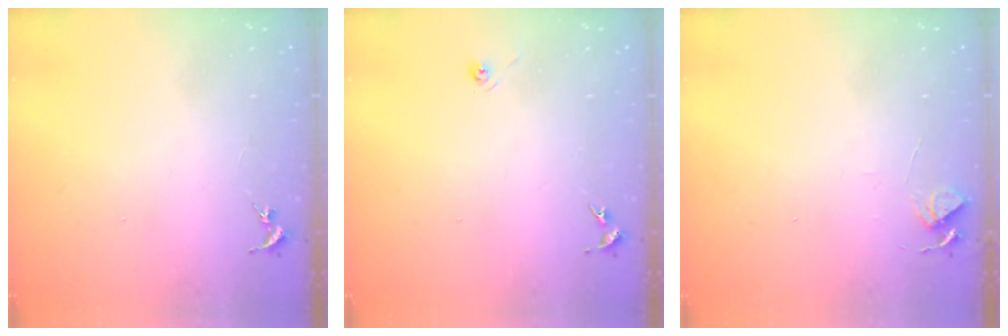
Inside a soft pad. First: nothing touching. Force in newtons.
{"total": 3.3, "press": 2.8, "slide": 1.7}
{"total": 5.1, "press": 5.1, "slide": 0.5}